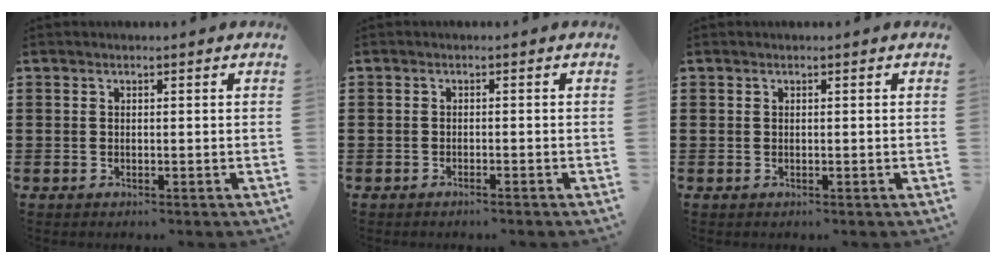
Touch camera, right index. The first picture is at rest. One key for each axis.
{"total": 0.8, "fx": -0.8, "fy": -0.1, "fz": 0.3, "tx": -0.007, "ty": -0.001, "tz": -0.016}
{"total": 0.0}